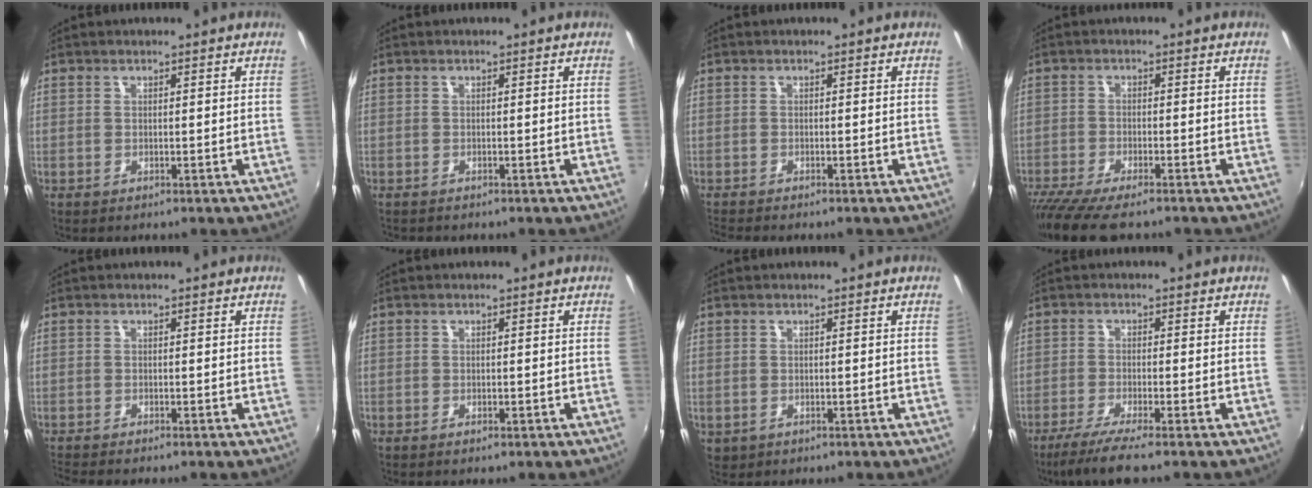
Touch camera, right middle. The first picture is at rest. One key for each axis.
{"total": 0.9, "fx": -0.9, "fy": 0.2, "fz": 0.2, "tx": -0.005, "ty": -0.008, "tz": -0.015}
{"total": 2.4, "fx": -2.2, "fy": 0.0, "fz": 0.9, "tx": -0.022, "ty": -0.018, "tz": -0.043}
{"total": 10.6, "fx": -8.8, "fy": 1.9, "fz": 5.7, "tx": -0.135, "ty": -0.048, "tz": -0.156}
{"total": 2.5, "fx": -2.3, "fy": -0.1, "fz": 1.0, "tx": -0.024, "ty": -0.019, "tz": -0.045}
{"total": 0.6, "fx": -0.4, "fy": 0.2, "fz": 0.4, "tx": -0.007, "ty": -0.001, "tz": -0.005}
{"total": 1.8, "fx": -0.2, "fy": 1.5, "fz": 0.9, "tx": -0.017, "ty": -0.001, "tz": 0.002}
{"total": 5.8, "fx": -4.5, "fy": -0.6, "fz": 3.7, "tx": -0.091, "ty": -0.023, "tz": -0.082}